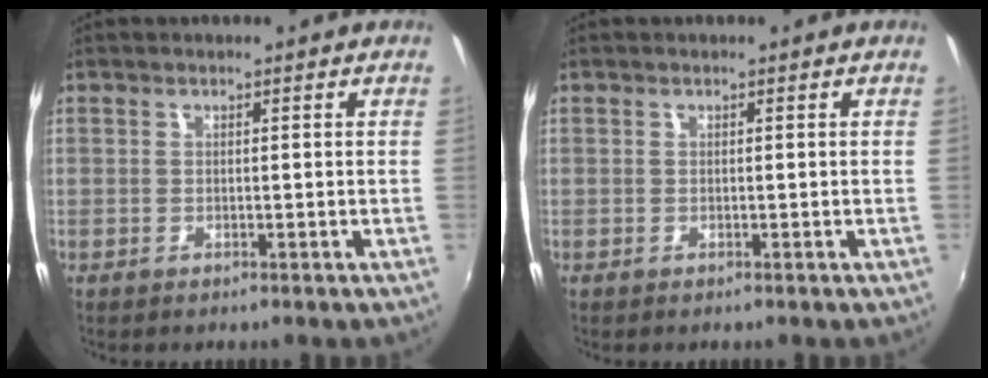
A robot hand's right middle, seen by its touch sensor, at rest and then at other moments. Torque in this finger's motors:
{"motor_torque": [0.21, -0.40, 0.00, 0.00]}